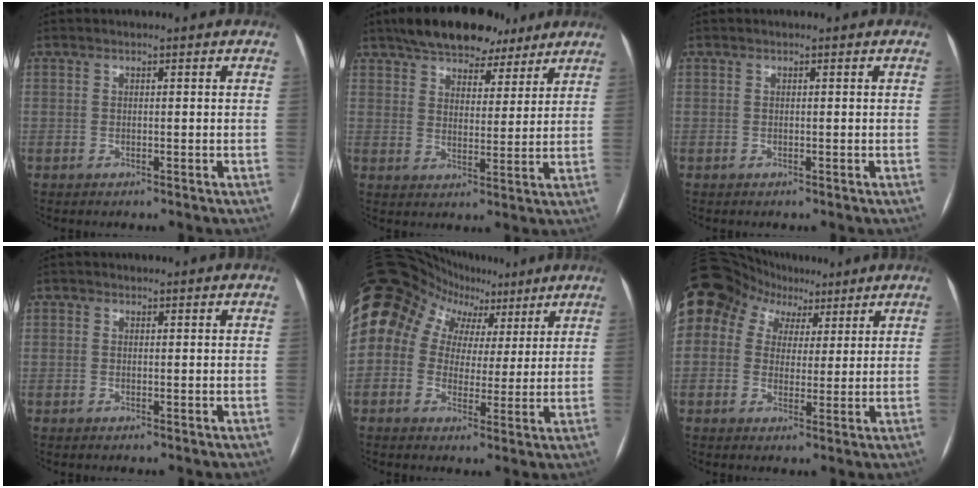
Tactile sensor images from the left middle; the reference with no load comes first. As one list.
[{"total": 14.1, "force": [10.8, 6.4, 6.4], "torque": [-0.099, 0.035, 0.164]}, {"total": 0.0}, {"total": 1.5, "force": [-0.7, -1.1, -0.7], "torque": [0.010, -0.010, -0.012]}, {"total": 14.6, "force": [6.6, 11.3, 6.5], "torque": [-0.136, 0.071, 0.110]}, {"total": 20.7, "force": [10.4, 15.8, 8.4], "torque": [-0.259, 0.100, 0.196]}]